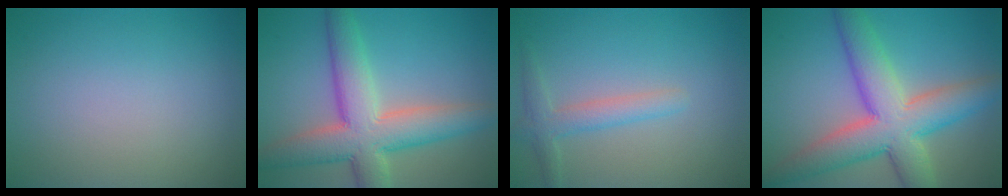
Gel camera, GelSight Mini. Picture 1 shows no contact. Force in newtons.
{"total": 8.2, "press": 8.2, "slide": 0.7}
{"total": 2.4, "press": 2.4, "slide": 0.1}
{"total": 9.2, "press": 9.2, "slide": 0.5}